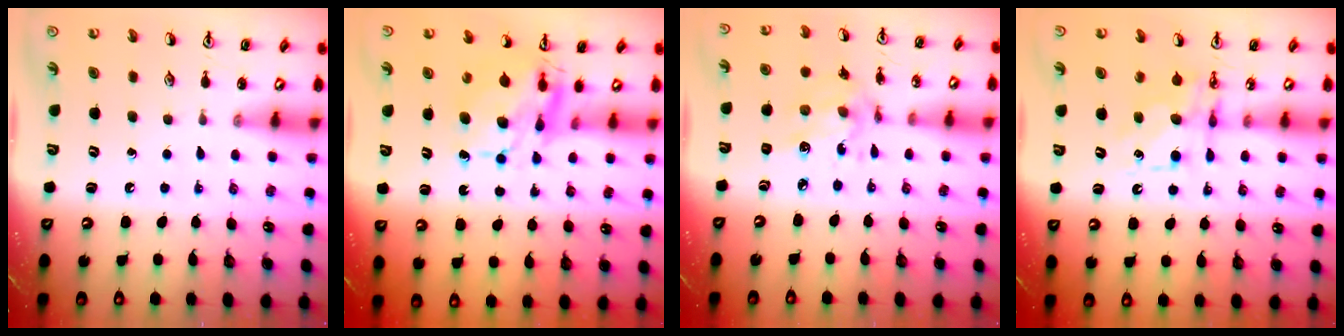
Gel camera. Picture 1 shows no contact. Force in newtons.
{"total": 8.1, "press": 8.1, "slide": 0.6}
{"total": 8.2, "press": 8.2, "slide": 0.4}
{"total": 7.8, "press": 7.8, "slide": 0.3}